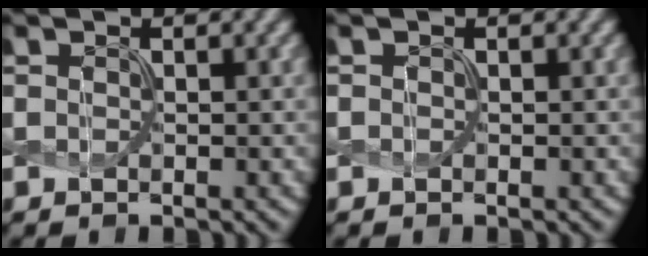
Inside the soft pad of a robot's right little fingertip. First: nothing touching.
{"total": 0.0}